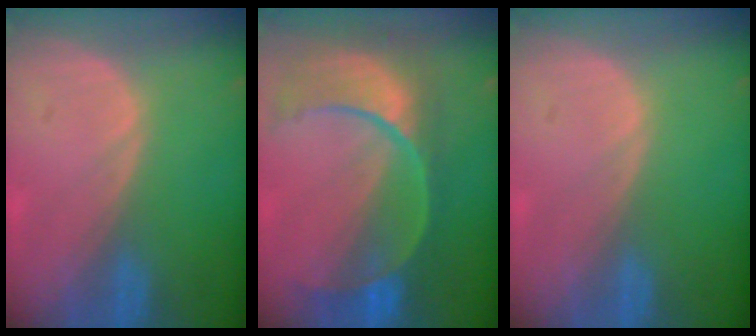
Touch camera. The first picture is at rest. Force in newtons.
{"total": 11.2, "press": 9.4, "slide": 6.1}
{"total": 0.0}